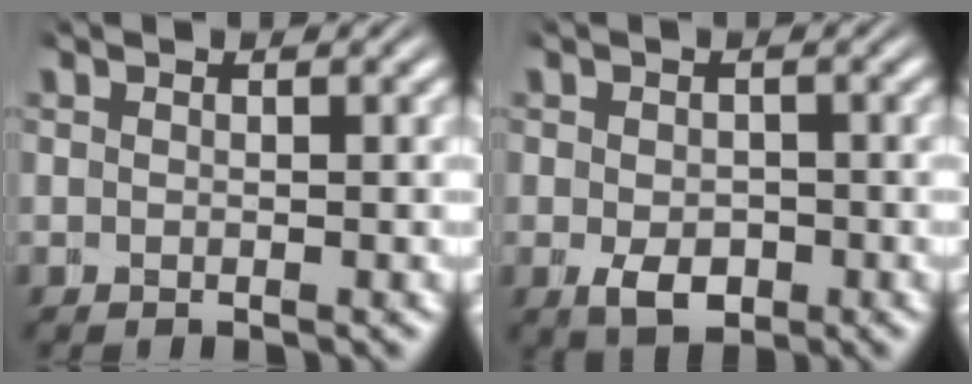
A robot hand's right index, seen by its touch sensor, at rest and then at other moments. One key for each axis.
{"total": 2.7, "fx": -1.0, "fy": 1.8, "fz": 1.7, "tx": -0.029, "ty": -0.025, "tz": -0.004}